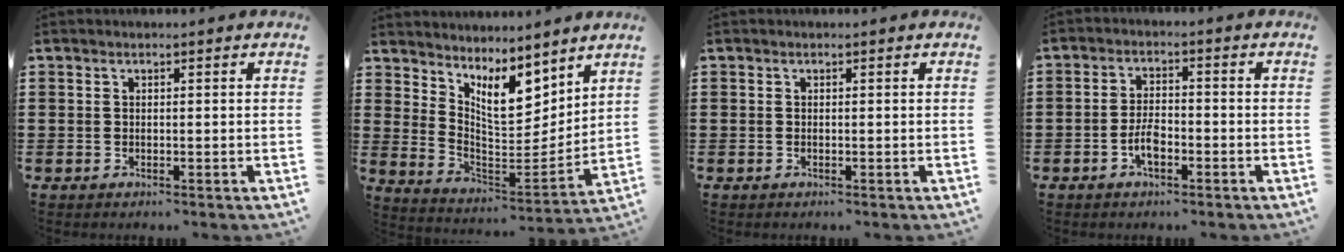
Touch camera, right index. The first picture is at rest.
{"total": 8.8, "force": [6.3, 3.6, 4.9], "torque": [-0.096, -0.047, 0.113]}
{"total": 0.0}
{"total": 4.1, "force": [-1.8, 1.8, 3.2], "torque": [-0.071, 0.002, -0.036]}